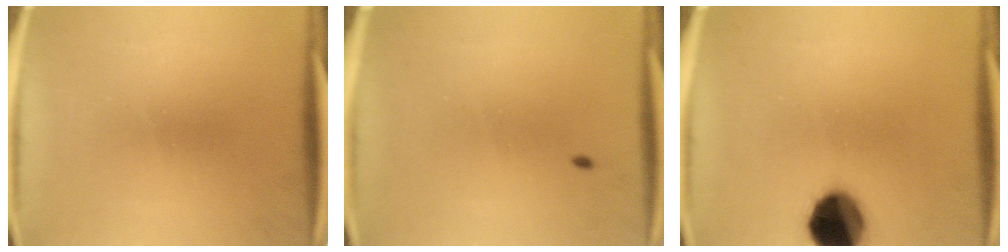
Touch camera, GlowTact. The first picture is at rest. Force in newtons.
{"total": 0.7}
{"total": 14.1}